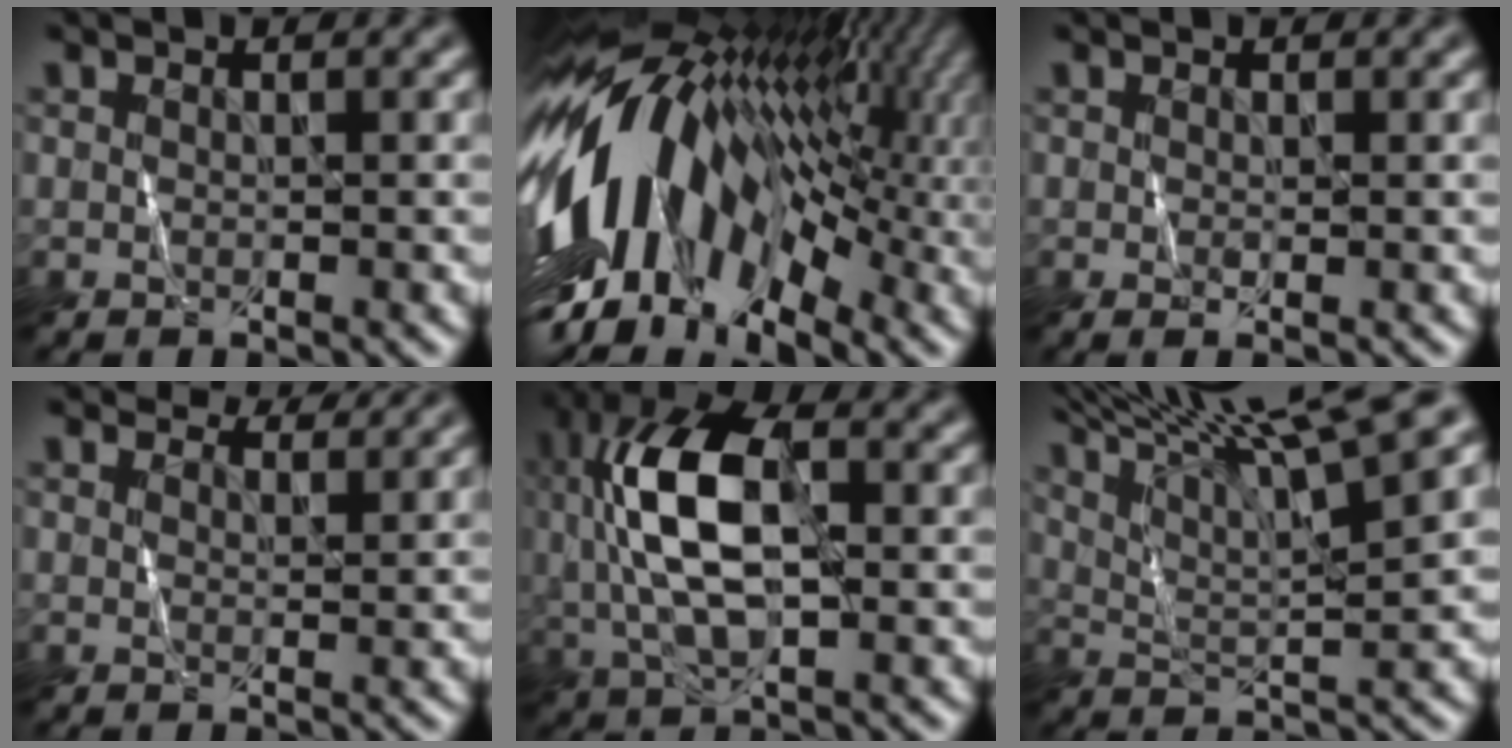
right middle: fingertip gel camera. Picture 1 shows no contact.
{"total": 17.5, "force": [-1.0, 10.4, 14.1], "torque": [-0.262, 0.012, -0.031]}
{"total": 0.6, "force": [0.0, 0.1, 0.6], "torque": [-0.012, -0.002, 0.000]}
{"total": 4.1, "force": [4.0, 0.4, 0.7], "torque": [-0.021, 0.002, 0.045]}
{"total": 9.4, "force": [0.6, 4.3, 8.4], "torque": [-0.175, 0.017, 0.007]}
{"total": 13.3, "force": [9.4, 2.4, 9.1], "torque": [-0.149, 0.028, 0.117]}